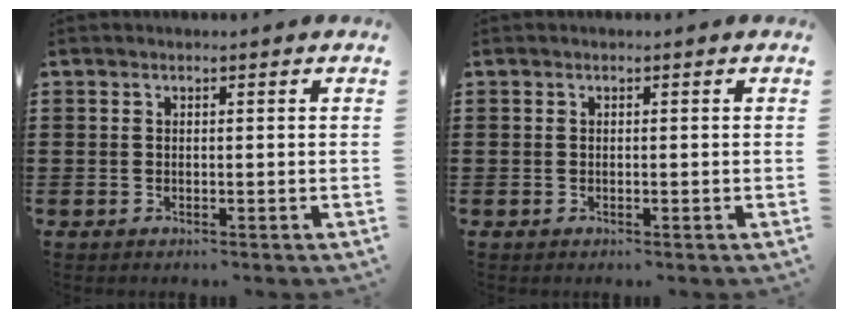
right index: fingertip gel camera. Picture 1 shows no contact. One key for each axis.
{"total": 0.0}